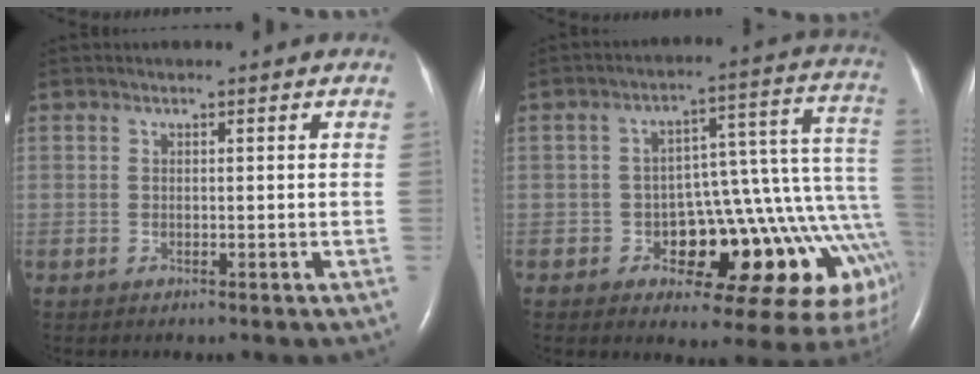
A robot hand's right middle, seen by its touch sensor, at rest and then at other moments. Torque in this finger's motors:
{"motor_torque": [0.83, -0.75, 0.26, 0.06]}